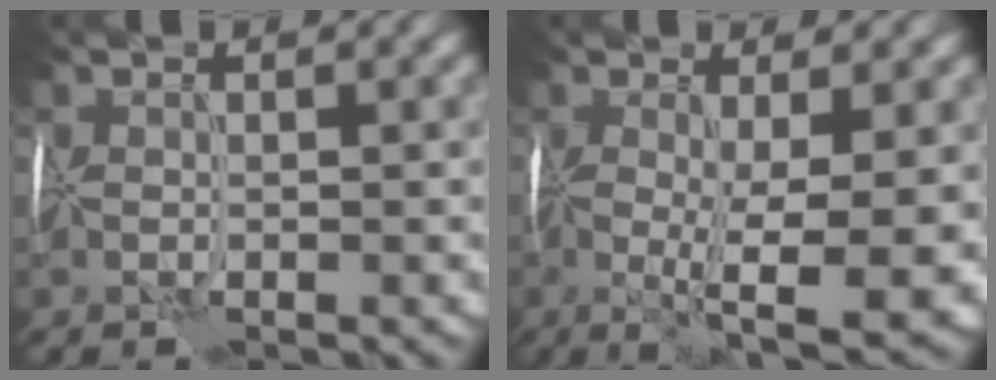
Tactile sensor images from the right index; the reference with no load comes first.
{"total": 9.9, "force": [-2.3, 2.9, 9.2], "torque": [-0.167, -0.015, -0.032]}